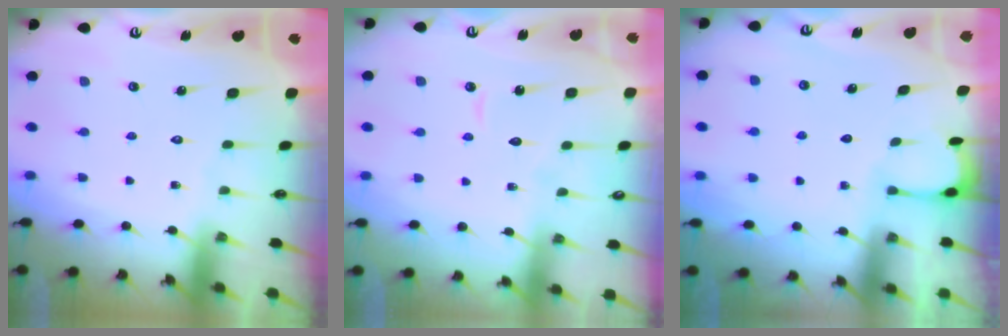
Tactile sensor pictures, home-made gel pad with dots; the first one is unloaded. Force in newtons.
{"total": 4.0, "press": 4.0, "slide": 0.1}
{"total": 1.7, "press": 1.7, "slide": 0.1}